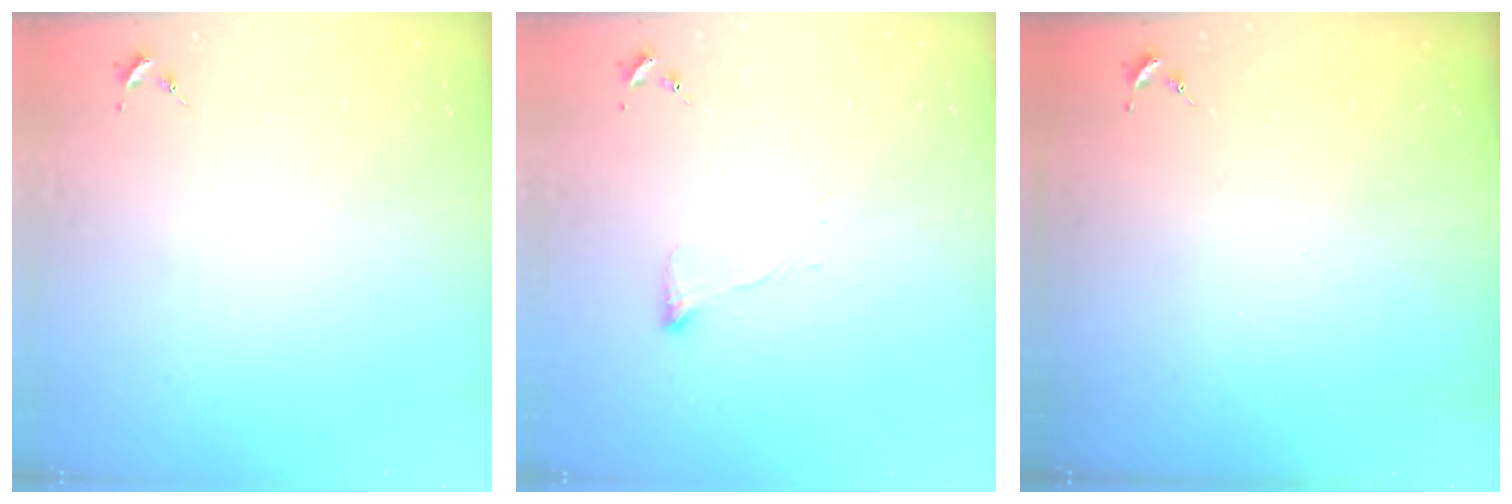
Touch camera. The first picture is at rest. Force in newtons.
{"total": 4.7, "press": 4.7, "slide": 0.8}
{"total": 0.0}